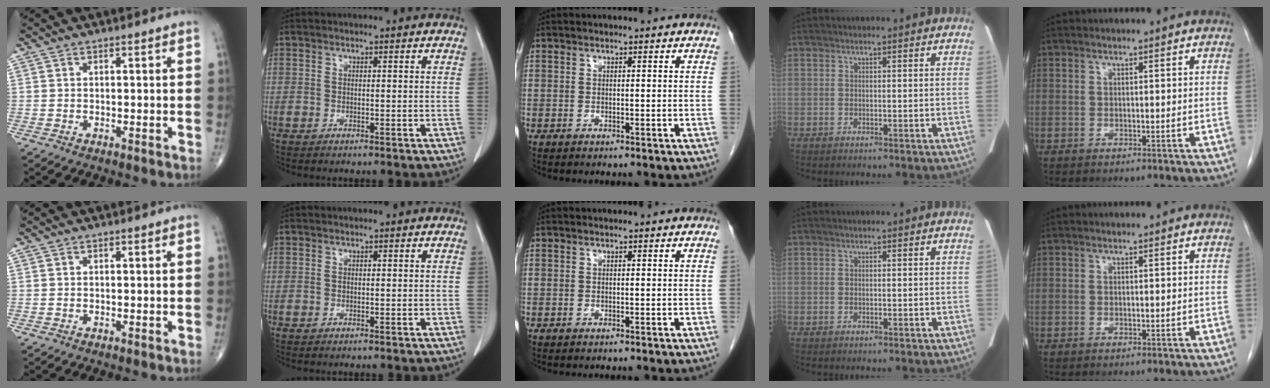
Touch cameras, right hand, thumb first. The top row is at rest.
{}